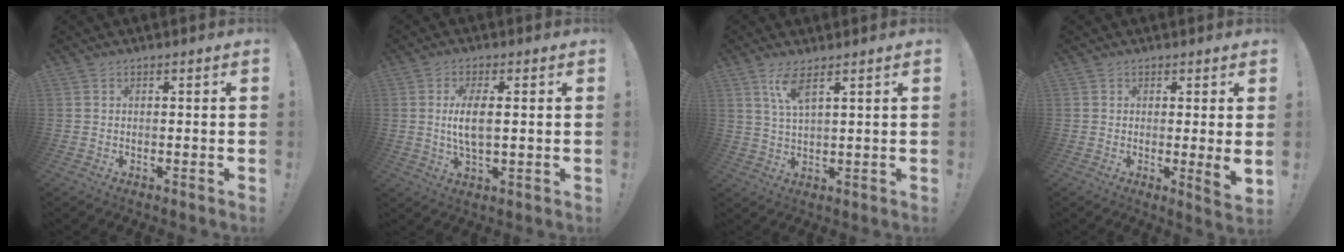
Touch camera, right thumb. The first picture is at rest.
{"total": 7.1, "force": [0.3, 2.2, 6.7], "torque": [-0.125, -0.006, 0.001]}
{"total": 6.1, "force": [3.5, 1.2, 4.9], "torque": [-0.095, -0.008, 0.059]}
{"total": 4.3, "force": [0.2, -0.3, 4.3], "torque": [-0.052, -0.015, 0.005]}